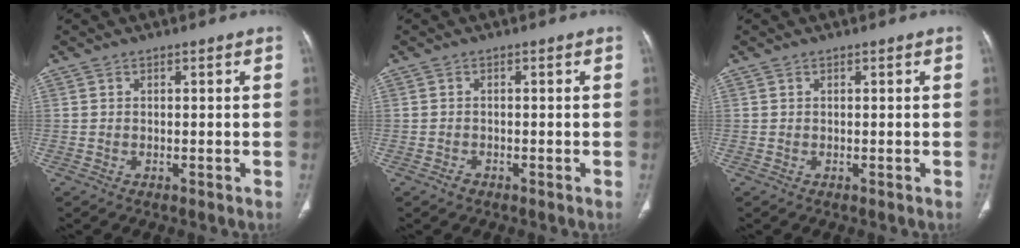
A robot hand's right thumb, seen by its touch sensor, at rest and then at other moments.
{"total": 1.2, "force": [-0.8, 0.8, 0.4], "torque": [-0.009, 0.003, -0.015]}
{"total": 0.0}